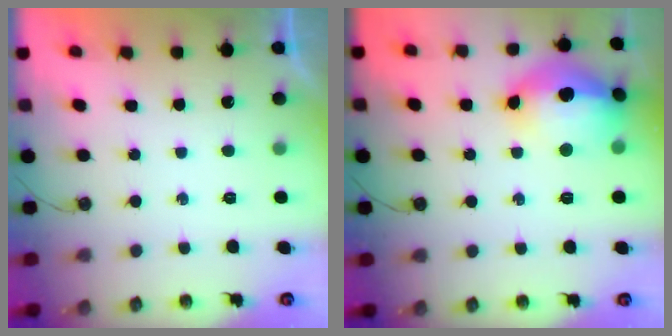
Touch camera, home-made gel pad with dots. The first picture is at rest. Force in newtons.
{"total": 20.0, "press": 18.6, "slide": 7.3}